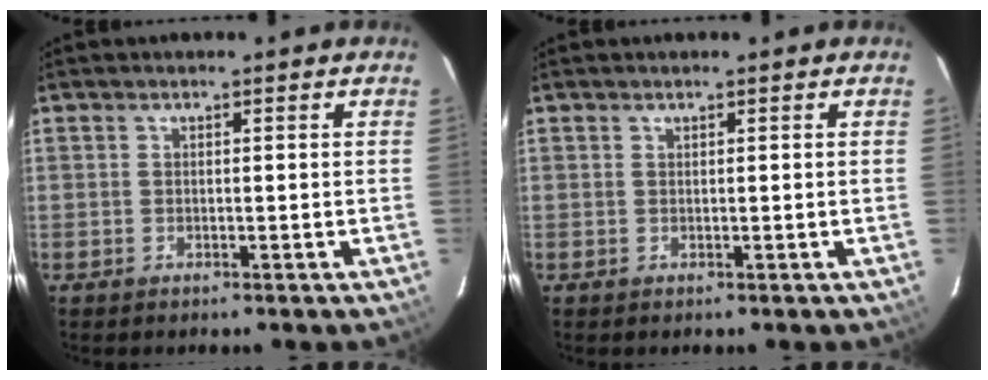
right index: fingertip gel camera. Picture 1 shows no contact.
{"total": 0.0}